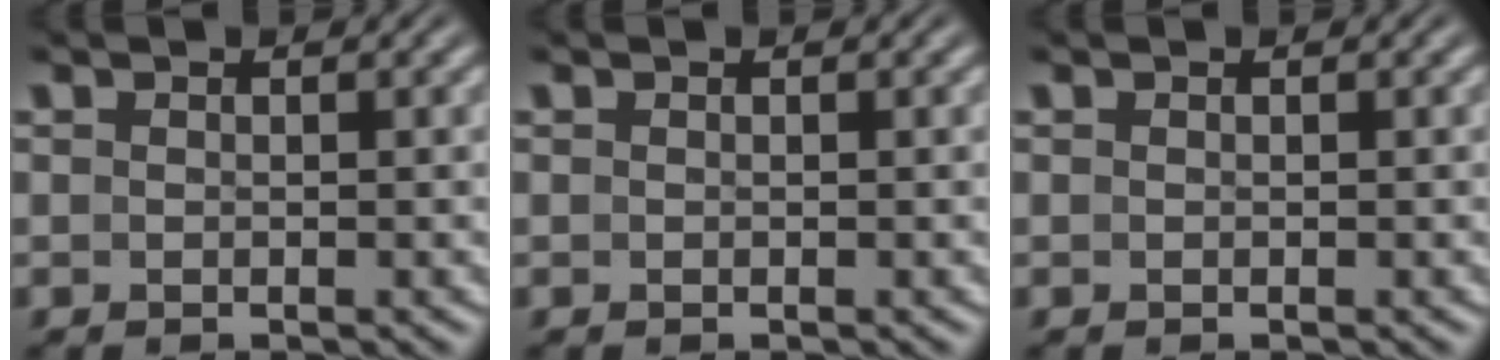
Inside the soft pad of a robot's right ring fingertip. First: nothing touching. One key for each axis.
{"total": 0.0}
{"total": 0.0}